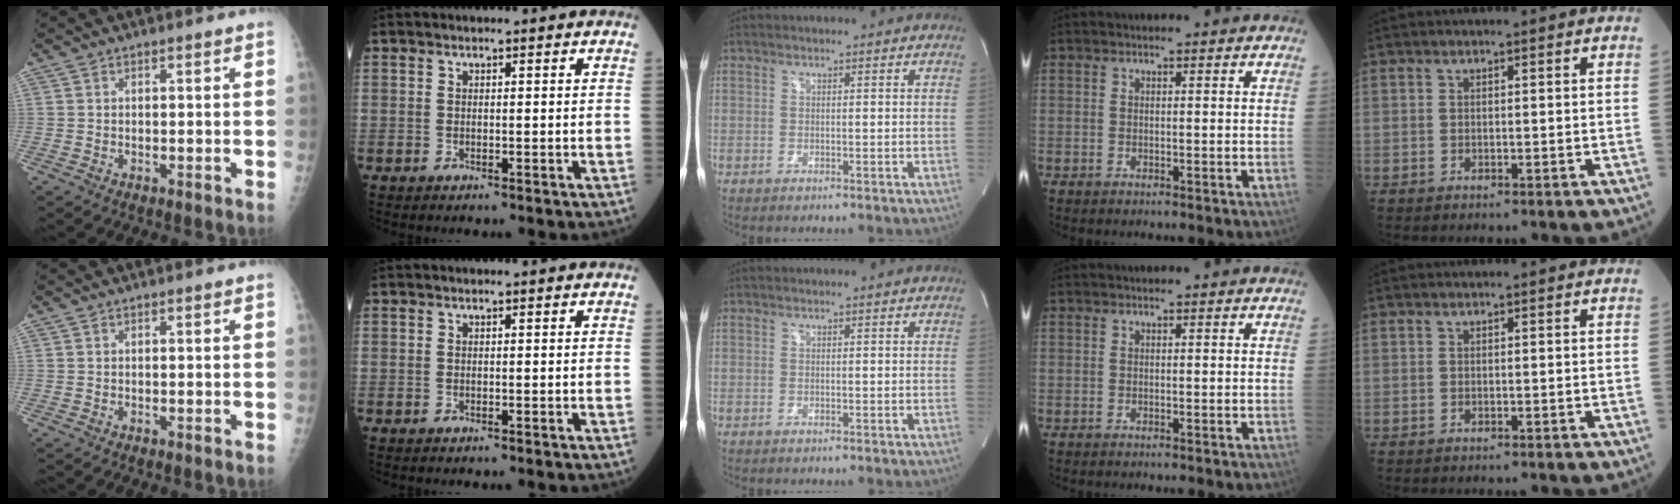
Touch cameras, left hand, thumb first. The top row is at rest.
{}